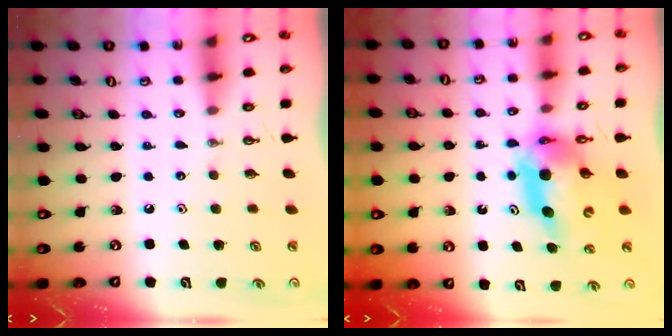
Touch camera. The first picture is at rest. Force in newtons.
{"total": 11.3, "press": 11.3, "slide": 1.2}